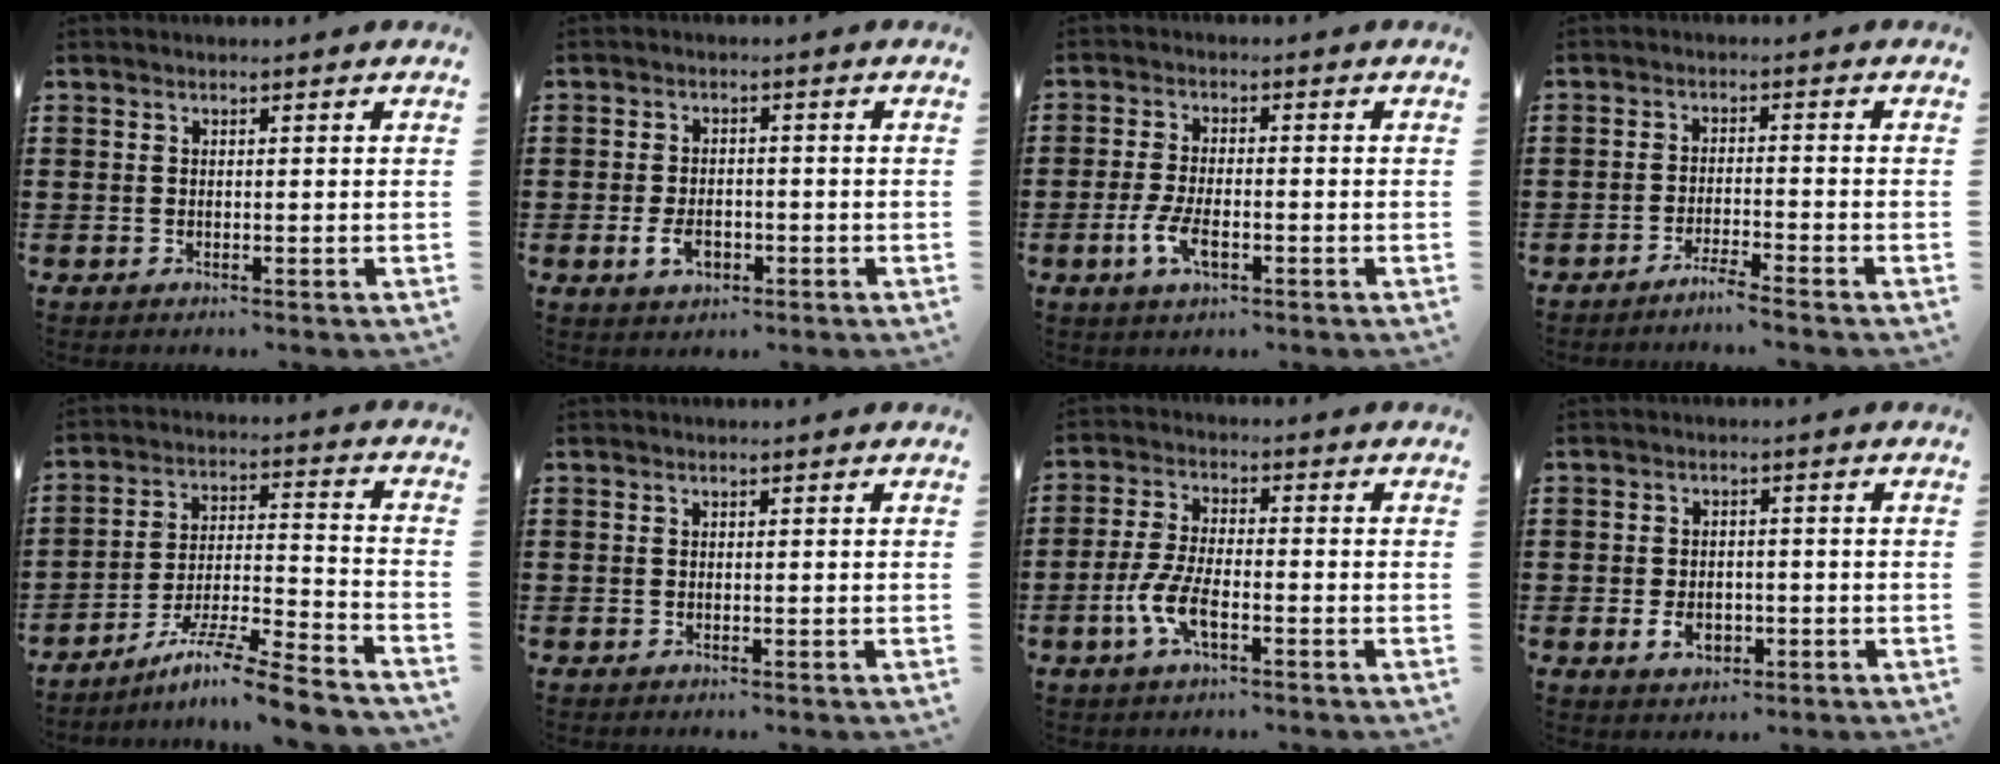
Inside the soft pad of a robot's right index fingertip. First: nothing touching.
{"total": 3.8, "force": [-1.3, 2.3, 2.8], "torque": [-0.060, -0.002, -0.024]}
{"total": 4.9, "force": [-1.8, 2.0, 4.1], "torque": [-0.091, -0.005, -0.035]}
{"total": 2.8, "force": [-2.6, -0.5, 0.8], "torque": [-0.016, 0.001, -0.051]}
{"total": 9.2, "force": [-7.7, 0.0, 5.0], "torque": [-0.083, 0.004, -0.151]}
{"total": 0.0}
{"total": 6.2, "force": [-2.7, 1.9, 5.3], "torque": [-0.130, -0.014, -0.056]}
{"total": 3.7, "force": [-1.1, 2.4, 2.5], "torque": [-0.042, -0.004, -0.021]}